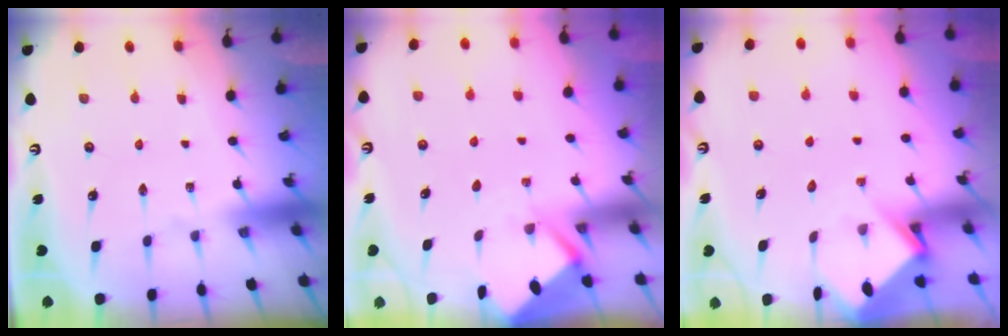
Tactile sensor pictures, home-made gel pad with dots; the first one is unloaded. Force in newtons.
{"total": 2.8, "press": 2.8, "slide": 0.3}
{"total": 4.0, "press": 4.0, "slide": 0.3}